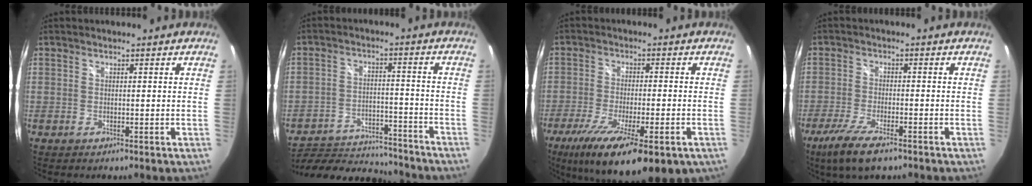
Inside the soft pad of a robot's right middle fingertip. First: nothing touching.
{"total": 13.9, "force": [-12.6, 4.4, 3.8], "torque": [-0.085, 0.007, -0.180]}
{"total": 19.0, "force": [-10.9, 5.6, 14.5], "torque": [-0.267, -0.065, -0.168]}
{"total": 9.0, "force": [-6.2, 2.1, 6.2], "torque": [-0.150, -0.032, -0.114]}